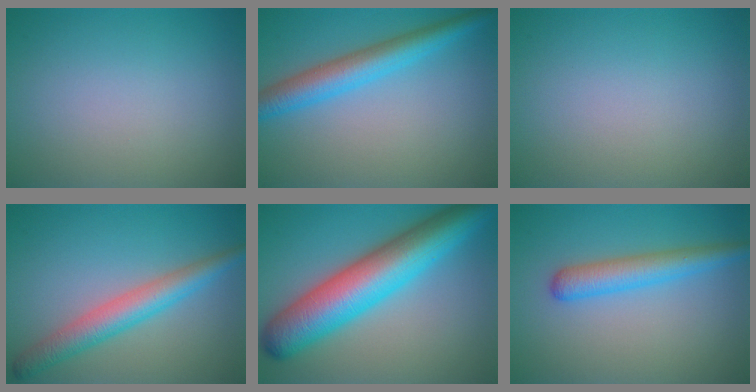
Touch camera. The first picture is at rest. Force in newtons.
{"total": 4.8, "press": 4.8, "slide": 0.2}
{"total": 0.0}
{"total": 4.4, "press": 4.4, "slide": 0.1}
{"total": 10.9, "press": 10.9, "slide": 0.1}
{"total": 3.6, "press": 3.6, "slide": 0.1}